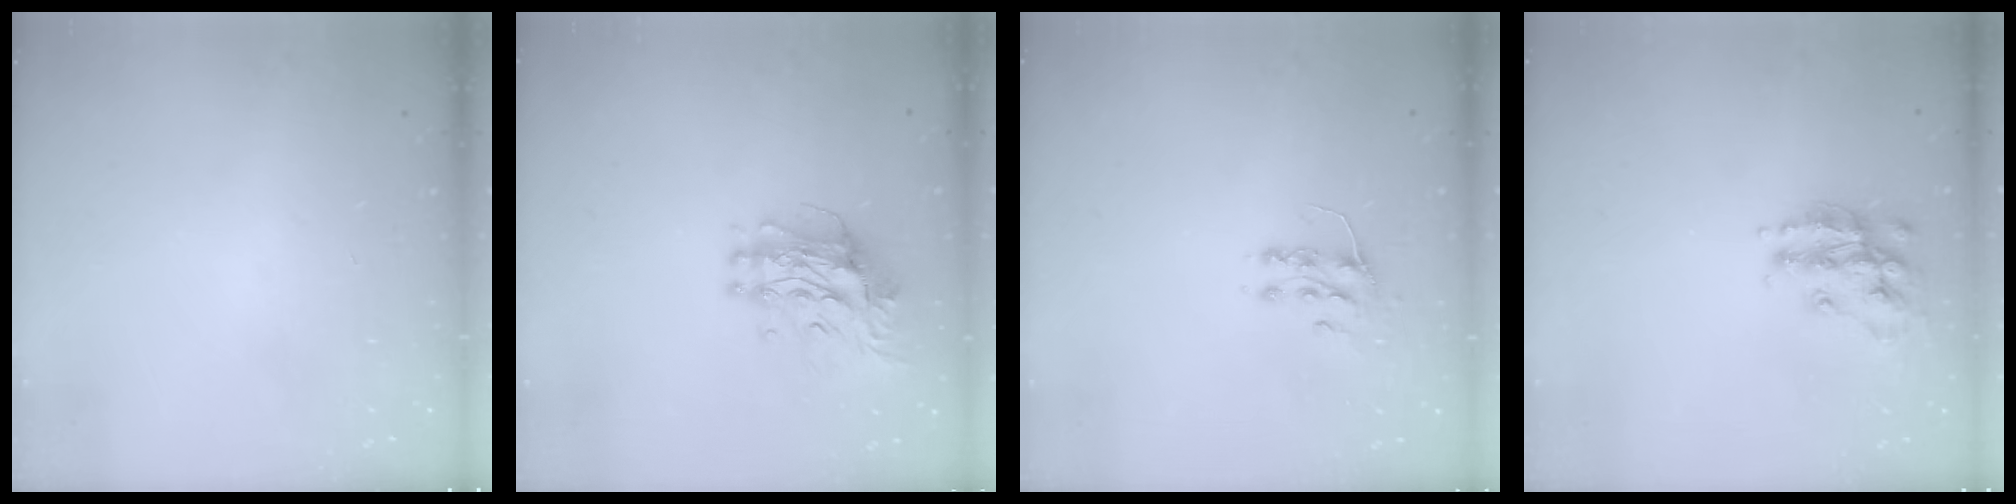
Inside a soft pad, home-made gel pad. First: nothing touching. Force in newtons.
{"total": 12.2, "press": 12.2, "slide": 1.0}
{"total": 7.3, "press": 7.3, "slide": 0.4}
{"total": 15.1, "press": 15.0, "slide": 1.0}